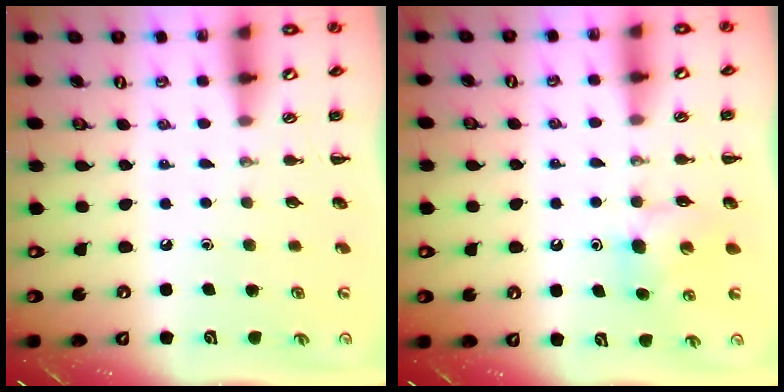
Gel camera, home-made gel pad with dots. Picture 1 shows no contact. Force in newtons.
{"total": 5.4, "press": 5.2, "slide": 1.5}